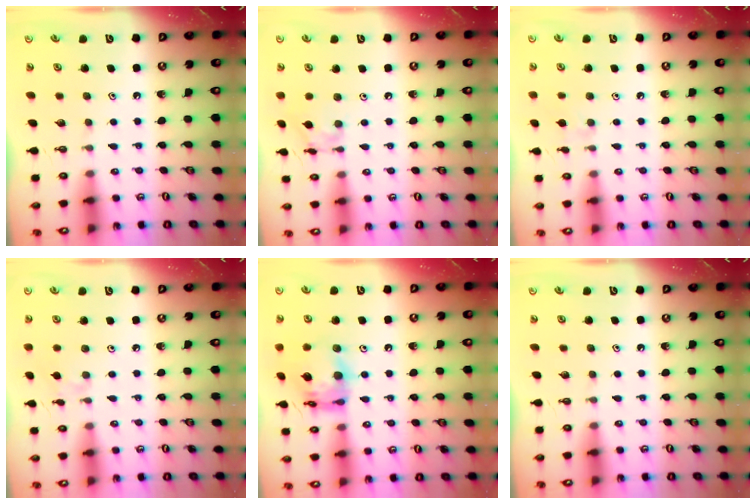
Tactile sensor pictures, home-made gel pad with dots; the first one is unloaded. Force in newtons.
{"total": 10.4, "press": 10.4, "slide": 0.7}
{"total": 7.1, "press": 7.0, "slide": 0.9}
{"total": 2.1, "press": 2.1, "slide": 0.4}
{"total": 16.0, "press": 15.9, "slide": 1.6}
{"total": 0.0}